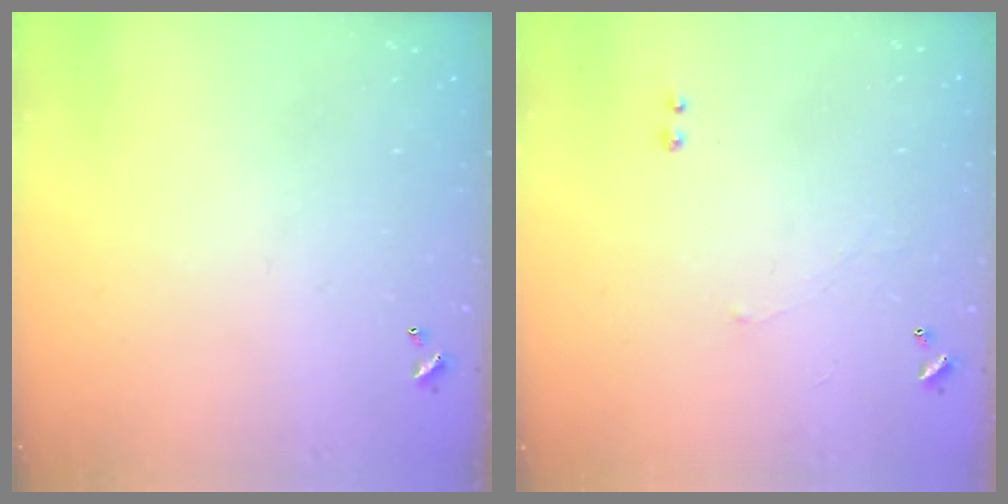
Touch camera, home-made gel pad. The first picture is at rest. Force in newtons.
{"total": 1.2, "press": 1.0, "slide": 0.6}